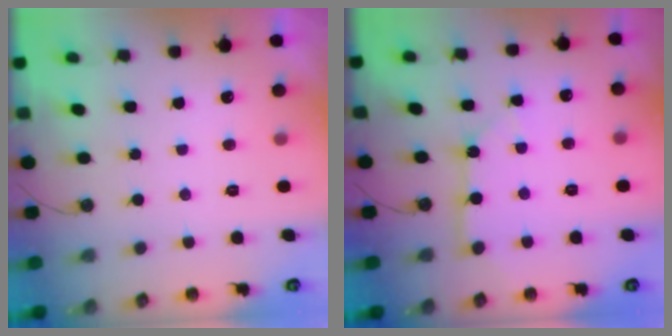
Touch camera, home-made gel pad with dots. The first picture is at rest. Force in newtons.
{"total": 7.4, "press": 7.4, "slide": 0.7}